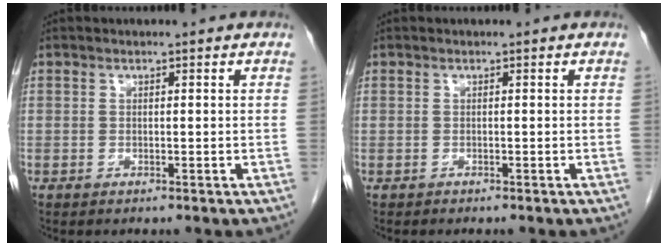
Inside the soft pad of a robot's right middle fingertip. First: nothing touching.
{"total": 0.5, "force": [-0.5, 0.2, 0.1], "torque": [-0.009, 0.000, -0.008]}